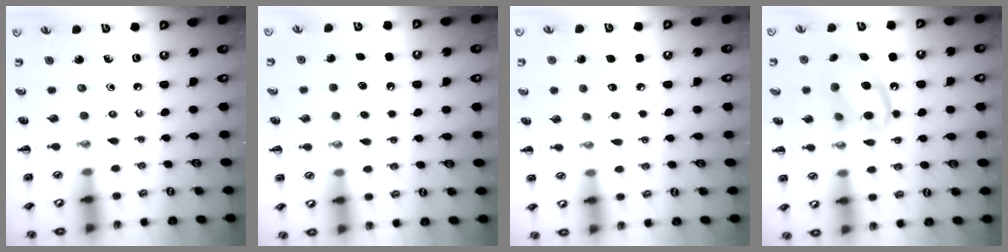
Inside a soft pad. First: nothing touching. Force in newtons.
{"total": 4.5, "press": 4.4, "slide": 1.3}
{"total": 6.0, "press": 5.8, "slide": 1.7}
{"total": 14.6, "press": 14.5, "slide": 2.0}